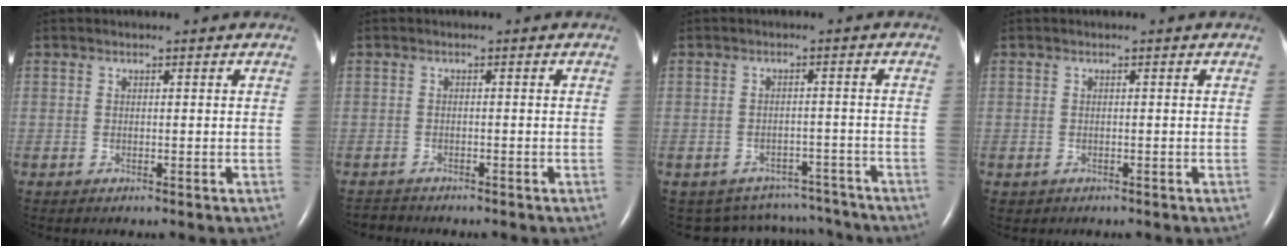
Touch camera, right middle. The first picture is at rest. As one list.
[{"total": 1.8, "force": [-1.8, 0.4, -0.2], "torque": [-0.001, -0.007, -0.027]}, {"total": 9.9, "force": [-9.1, 3.9, 0.0], "torque": [-0.005, 0.032, -0.107]}, {"total": 0.6, "force": [-0.3, 0.5, 0.0], "torque": [-0.010, 0.002, -0.001]}]